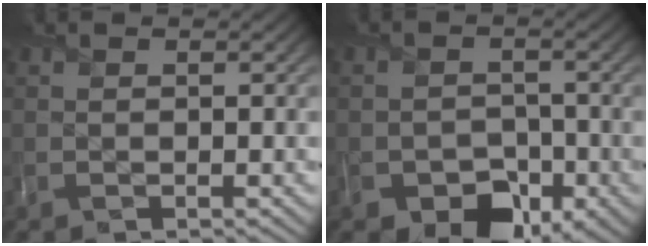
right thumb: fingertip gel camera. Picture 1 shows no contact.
{"total": 6.8, "force": [-3.5, 4.8, 3.4], "torque": [-0.047, -0.006, -0.054]}